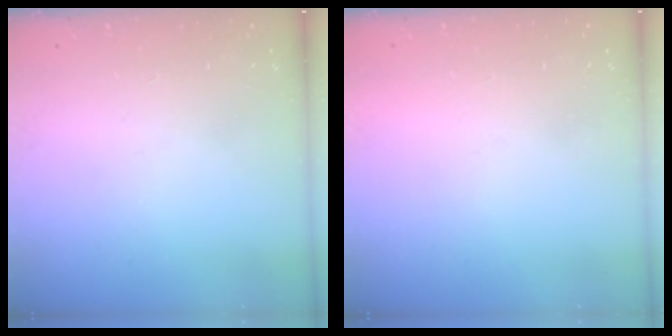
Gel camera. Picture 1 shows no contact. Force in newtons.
{"total": 1.5, "press": 1.5, "slide": 0.1}